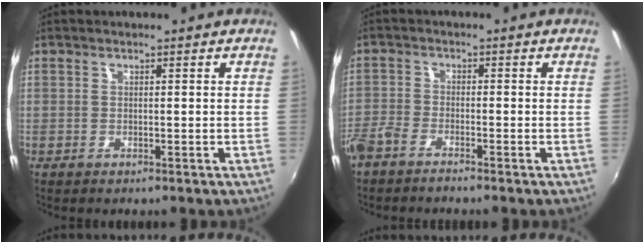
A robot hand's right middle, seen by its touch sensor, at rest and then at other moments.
{"total": 4.3, "force": [-3.6, 1.2, 2.1], "torque": [-0.060, -0.008, -0.076]}